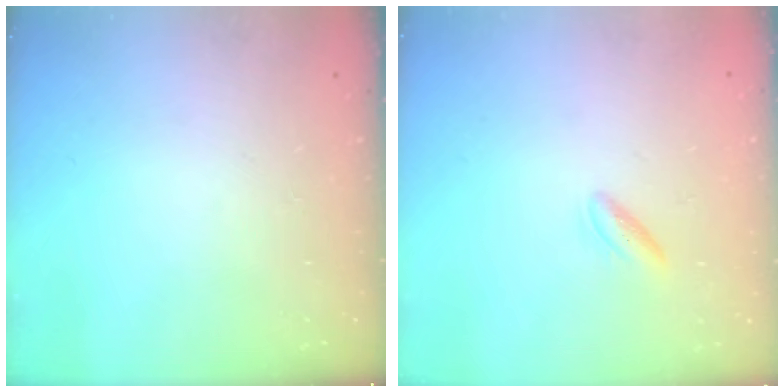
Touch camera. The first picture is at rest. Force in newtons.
{"total": 2.8, "press": 2.6, "slide": 0.9}